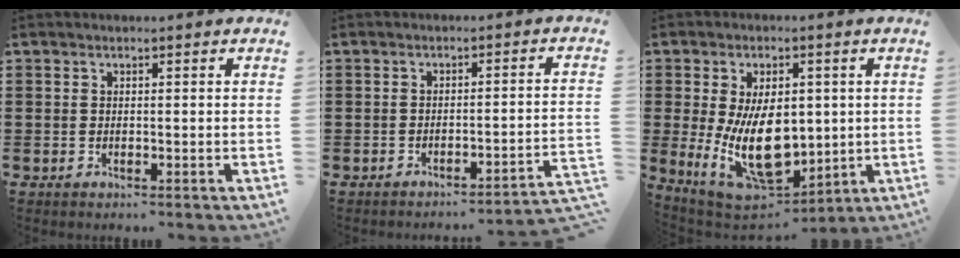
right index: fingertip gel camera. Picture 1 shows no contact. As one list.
[{"total": 2.6, "force": [-2.3, -0.5, 1.2], "torque": [-0.024, -0.007, -0.051]}, {"total": 14.7, "force": [-0.4, 8.6, 11.9], "torque": [-0.207, -0.015, -0.005]}]